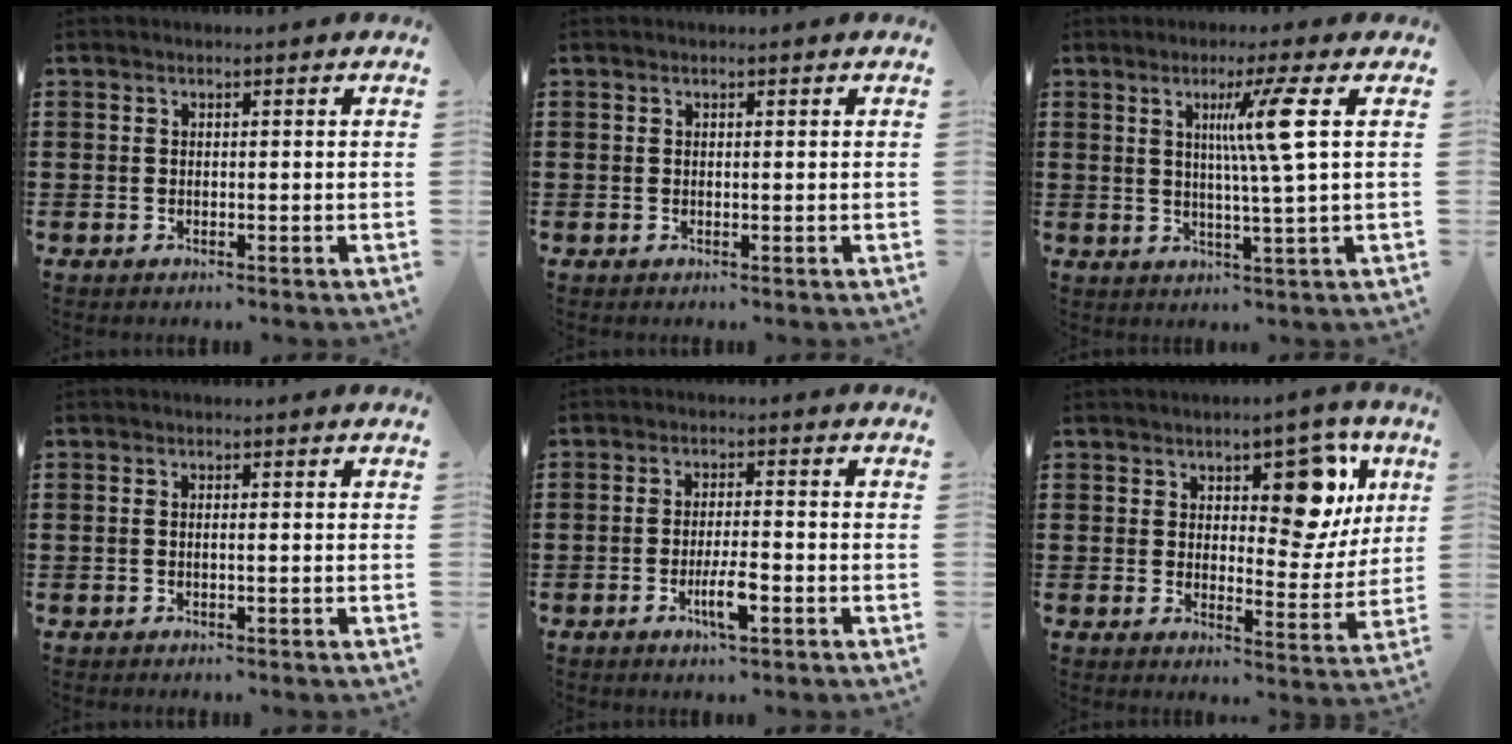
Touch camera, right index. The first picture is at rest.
{"total": 0.0}
{"total": 7.6, "force": [2.2, -1.0, 7.2], "torque": [-0.135, -0.007, 0.024]}
{"total": 0.5, "force": [-0.1, 0.0, 0.5], "torque": [-0.010, -0.005, -0.001]}
{"total": 4.9, "force": [-2.1, 1.0, 4.3], "torque": [-0.082, -0.005, -0.037]}
{"total": 10.4, "force": [5.4, 4.9, 7.3], "torque": [-0.093, -0.022, 0.086]}